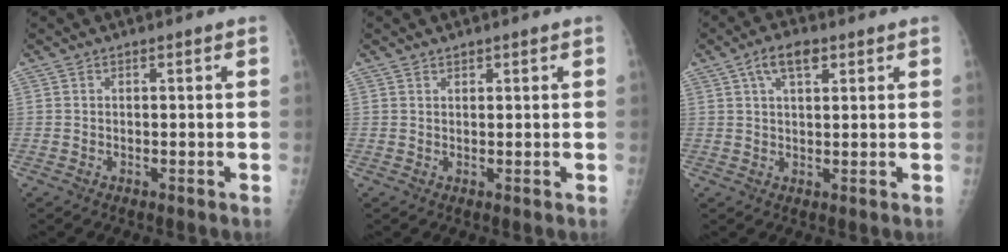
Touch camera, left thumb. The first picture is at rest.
{"total": 1.0, "force": [0.8, 0.4, 0.3], "torque": [0.002, -0.005, 0.012]}
{"total": 5.6, "force": [2.8, 2.6, 4.1], "torque": [-0.066, 0.000, 0.048]}